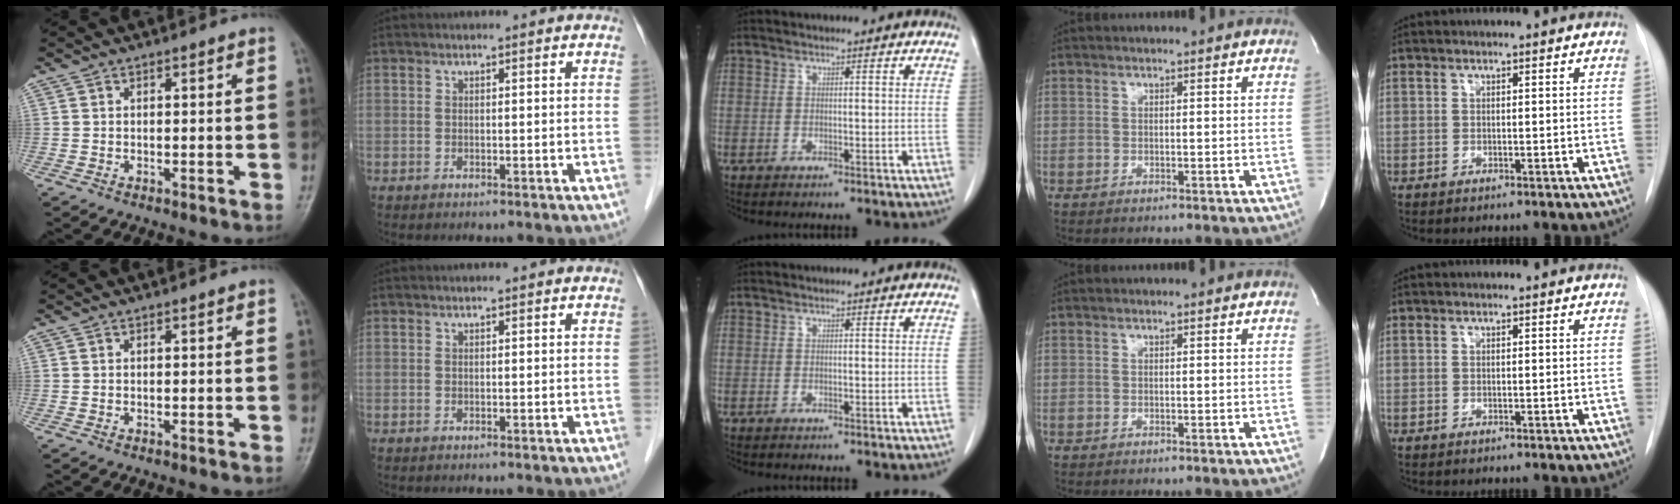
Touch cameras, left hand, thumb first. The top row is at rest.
{}